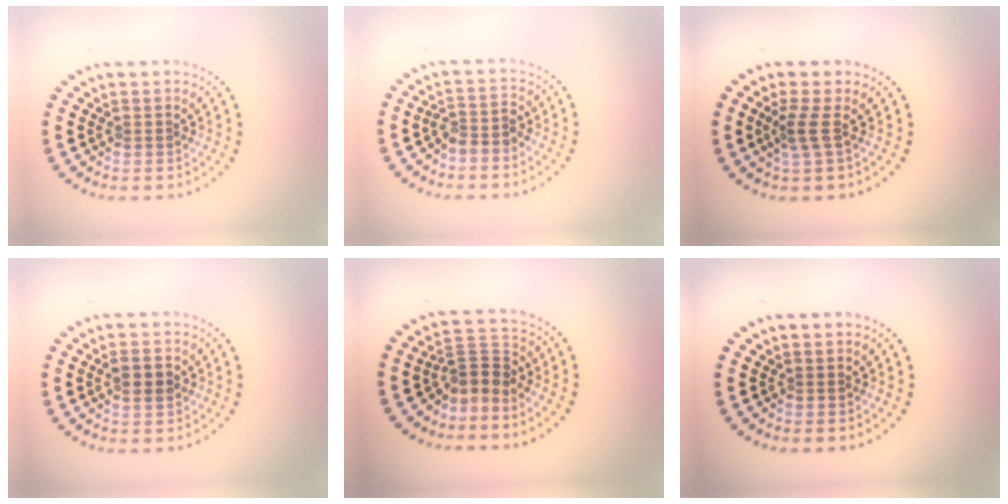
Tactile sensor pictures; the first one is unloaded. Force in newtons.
{"total": 2.1, "press": 1.6, "slide": 1.3}
{"total": 1.9, "press": 1.2, "slide": 1.5}
{"total": 2.2, "press": 2.2, "slide": 0.1}
{"total": 2.8, "press": 2.0, "slide": 1.9}
{"total": 0.0}